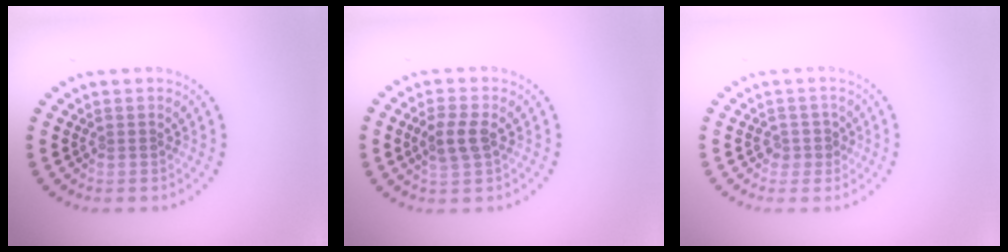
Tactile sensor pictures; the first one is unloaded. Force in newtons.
{"total": 2.6, "press": 2.5, "slide": 0.7}
{"total": 1.5, "press": 1.3, "slide": 0.8}